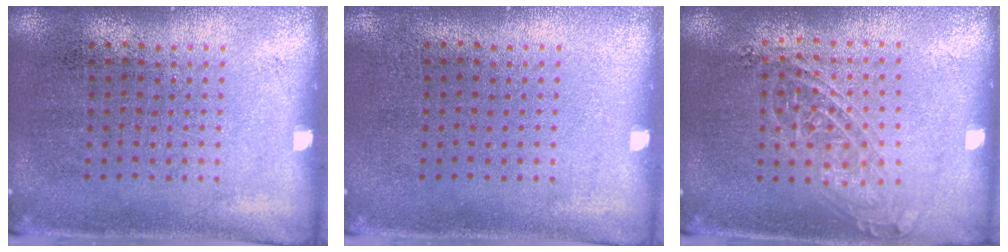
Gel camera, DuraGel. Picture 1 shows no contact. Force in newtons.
{"total": 0.0}
{"total": 1.4, "press": 1.2, "slide": 0.7}